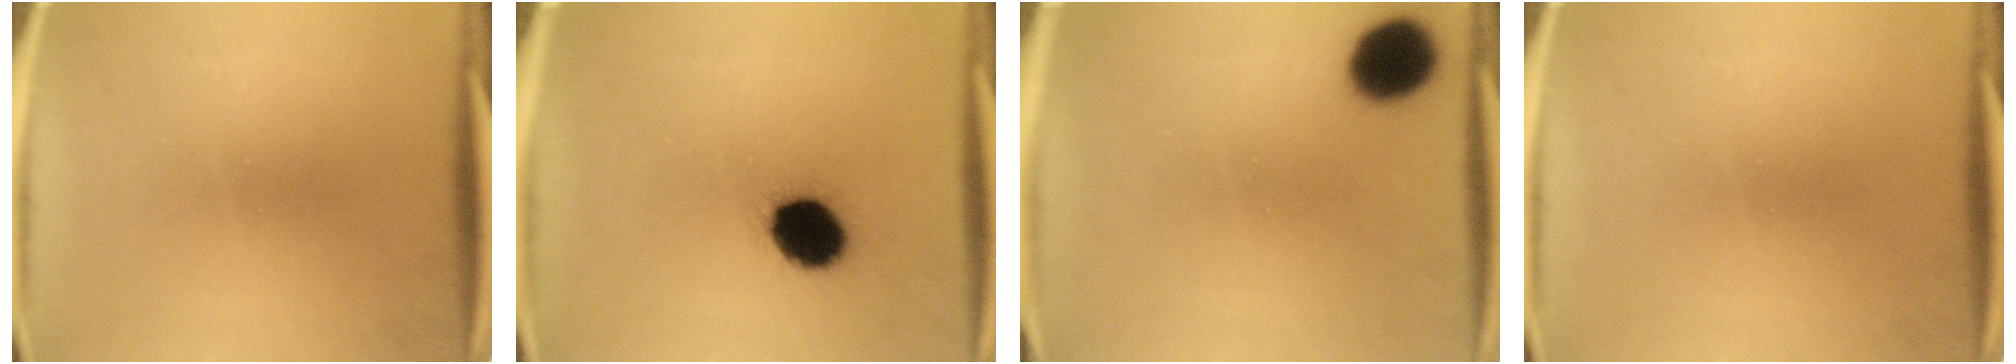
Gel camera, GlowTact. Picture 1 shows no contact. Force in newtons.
{"total": 12.3}
{"total": 10.8}
{"total": 0.0}